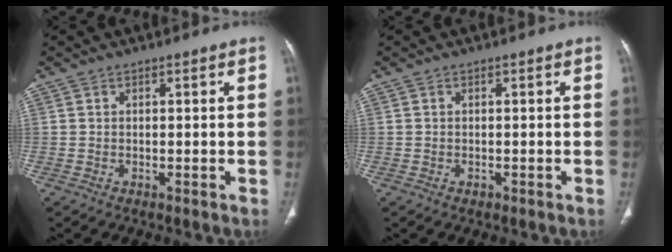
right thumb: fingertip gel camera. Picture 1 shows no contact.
{"total": 0.6, "force": [-0.2, 0.5, 0.3], "torque": [-0.005, 0.000, -0.002]}